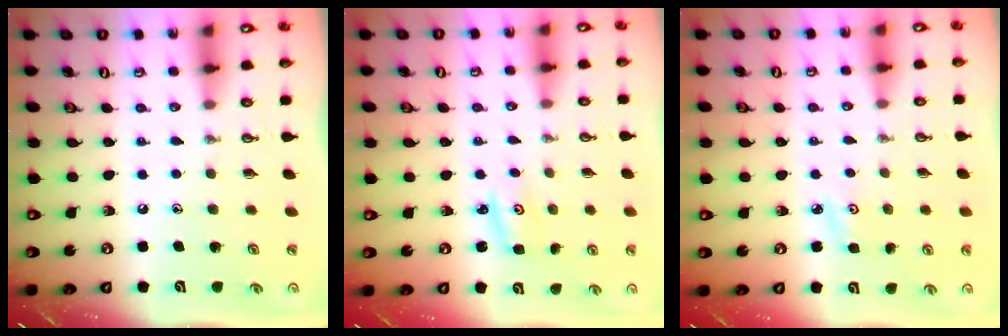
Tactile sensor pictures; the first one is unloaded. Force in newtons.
{"total": 2.7, "press": 2.7, "slide": 0.3}
{"total": 3.0, "press": 2.9, "slide": 0.4}